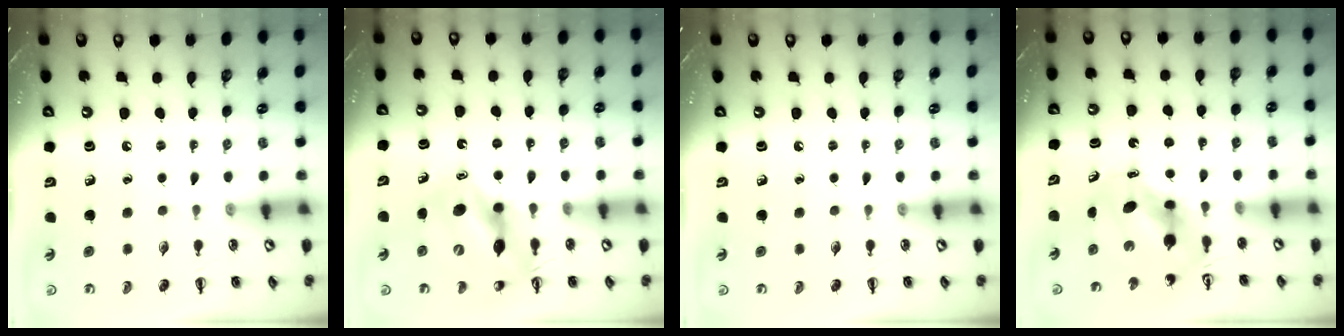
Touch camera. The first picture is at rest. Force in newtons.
{"total": 12.8, "press": 12.2, "slide": 3.9}
{"total": 0.0}
{"total": 5.8, "press": 5.6, "slide": 1.4}